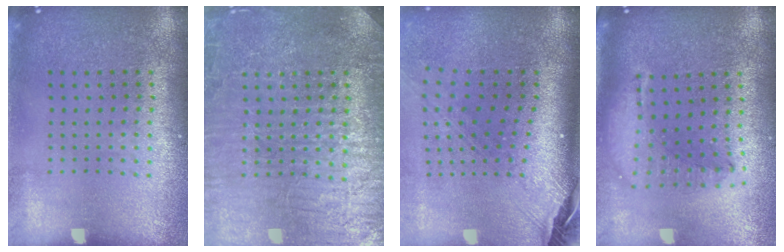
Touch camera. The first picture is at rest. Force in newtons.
{"total": 7.2, "press": 7.2, "slide": 1.1}
{"total": 3.1, "press": 2.2, "slide": 2.2}
{"total": 1.6, "press": 1.4, "slide": 0.7}